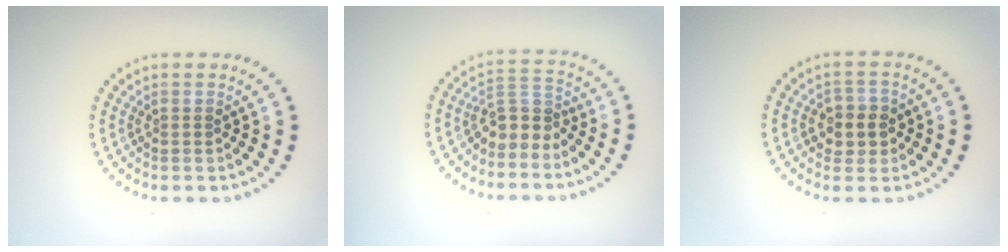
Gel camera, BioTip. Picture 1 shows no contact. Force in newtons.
{"total": 2.7, "press": 2.0, "slide": 1.7}
{"total": 2.8, "press": 2.7, "slide": 0.7}